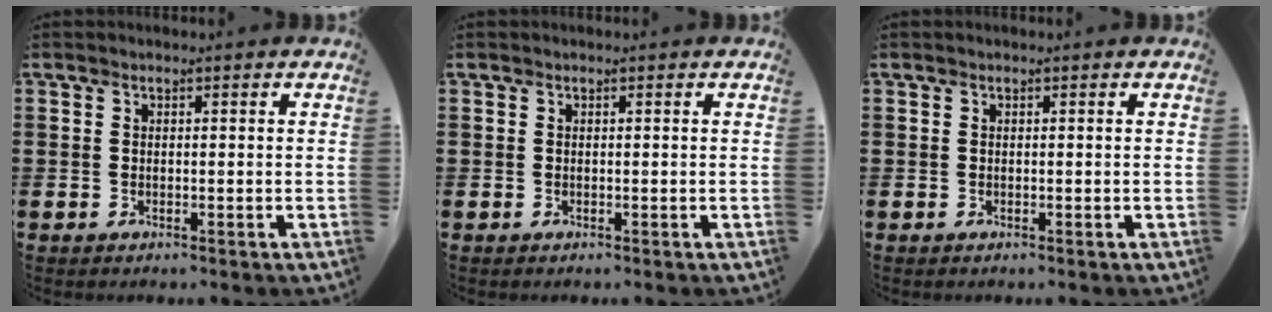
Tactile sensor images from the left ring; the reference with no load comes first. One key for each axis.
{"total": 0.0}
{"total": 0.0}